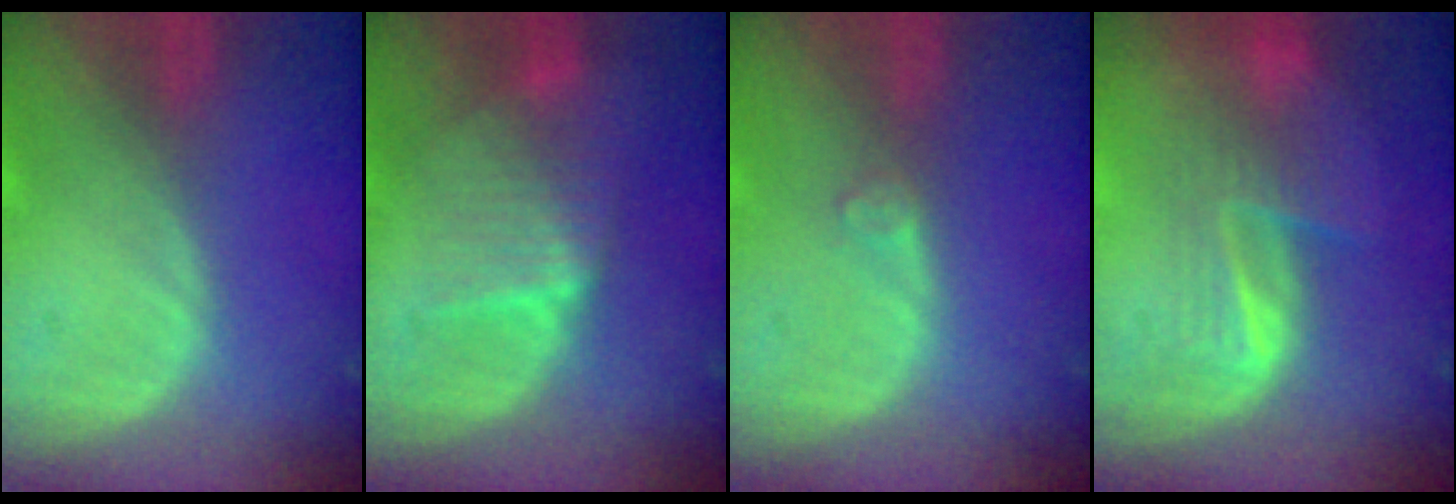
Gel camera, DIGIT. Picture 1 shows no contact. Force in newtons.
{"total": 6.5, "press": 6.4, "slide": 0.4}
{"total": 1.2, "press": 1.2, "slide": 0.3}
{"total": 7.4, "press": 6.7, "slide": 3.1}